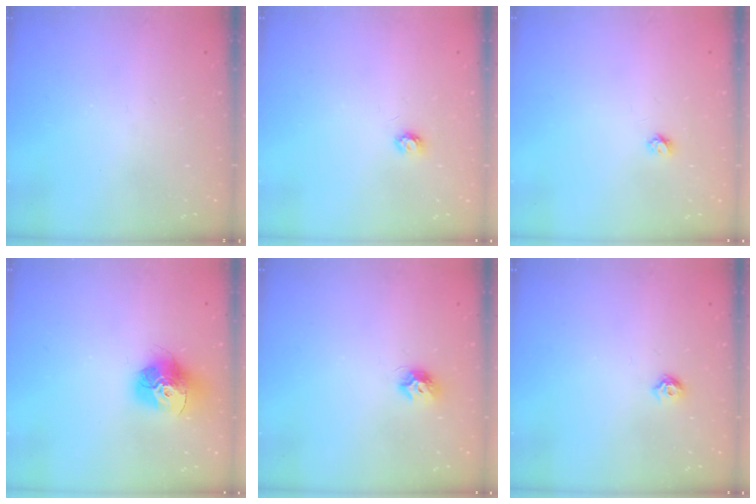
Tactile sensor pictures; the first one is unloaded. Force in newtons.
{"total": 3.4, "press": 3.4, "slide": 0.3}
{"total": 3.4, "press": 3.4, "slide": 0.3}
{"total": 15.8, "press": 15.7, "slide": 1.6}
{"total": 7.4, "press": 7.4, "slide": 0.2}
{"total": 5.1, "press": 5.0, "slide": 0.9}